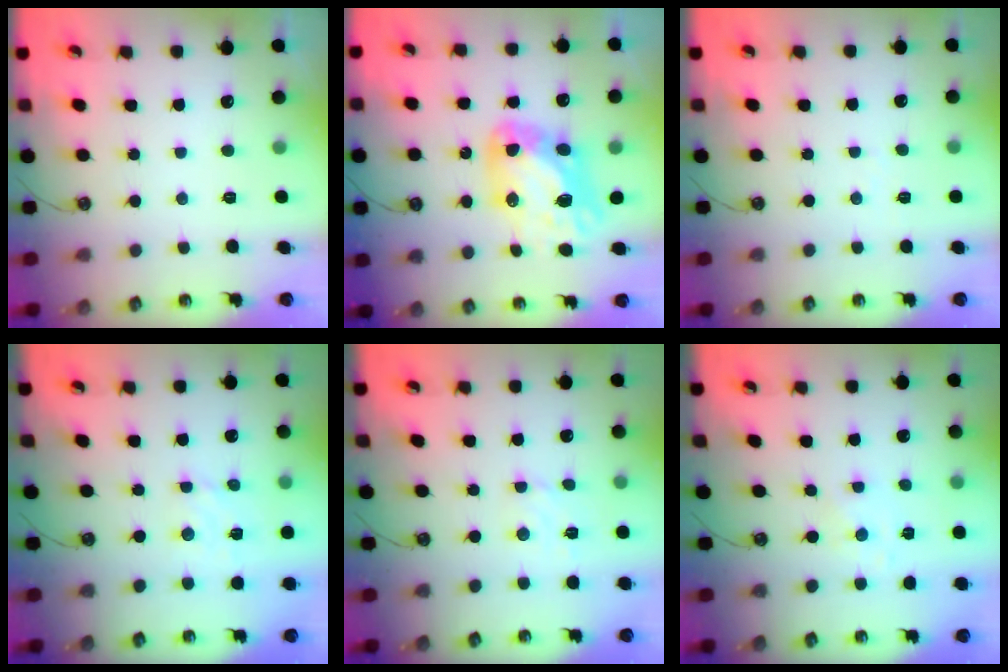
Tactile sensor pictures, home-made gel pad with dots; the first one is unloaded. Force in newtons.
{"total": 12.7, "press": 12.7, "slide": 0.8}
{"total": 3.3, "press": 3.3, "slide": 0.4}
{"total": 3.9, "press": 3.9, "slide": 0.3}
{"total": 3.1, "press": 3.0, "slide": 0.4}
{"total": 0.0}